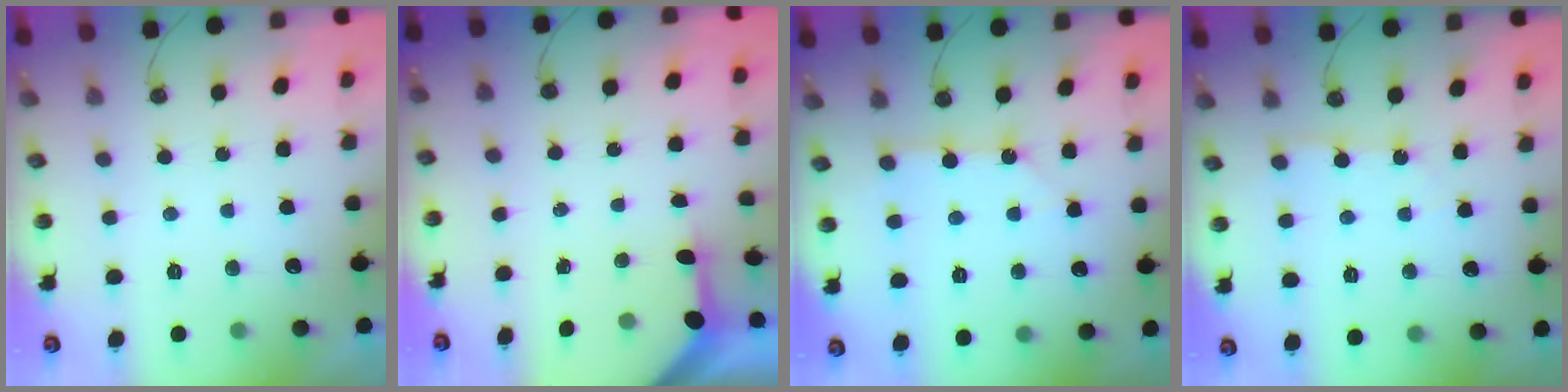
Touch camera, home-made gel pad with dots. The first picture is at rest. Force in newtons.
{"total": 3.1, "press": 3.1, "slide": 0.2}
{"total": 2.6, "press": 2.6, "slide": 0.3}
{"total": 2.7, "press": 2.7, "slide": 0.4}